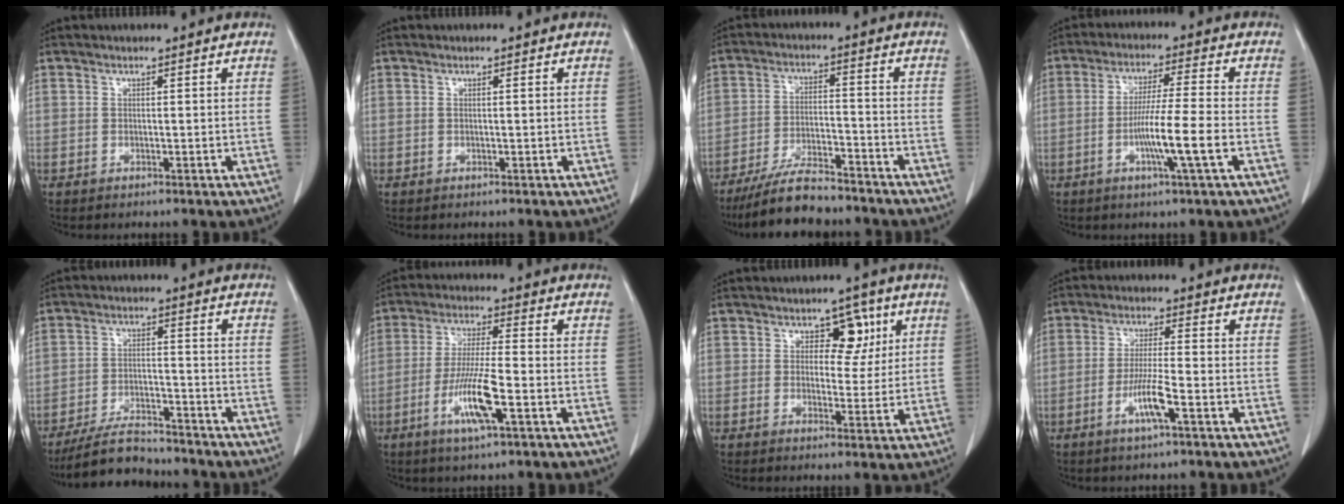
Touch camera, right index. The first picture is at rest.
{"total": 0.7, "force": [0.0, 0.2, 0.7], "torque": [-0.021, 0.007, 0.004]}
{"total": 11.9, "force": [-10.2, 2.4, 5.6], "torque": [-0.102, -0.010, -0.174]}
{"total": 9.1, "force": [-2.8, -0.5, 8.7], "torque": [-0.157, -0.007, -0.052]}
{"total": 10.4, "force": [-9.4, 2.5, 3.7], "torque": [-0.065, -0.005, -0.159]}
{"total": 9.8, "force": [-3.7, 0.9, 9.0], "torque": [-0.177, -0.012, -0.070]}
{"total": 7.1, "force": [2.3, 4.5, 4.9], "torque": [-0.072, 0.020, 0.041]}
{"total": 6.3, "force": [-2.7, 0.3, 5.6], "torque": [-0.111, -0.005, -0.051]}